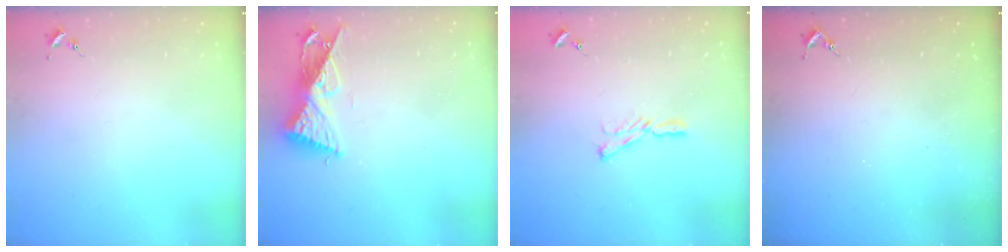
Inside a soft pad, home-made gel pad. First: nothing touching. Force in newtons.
{"total": 9.9, "press": 9.9, "slide": 0.6}
{"total": 5.0, "press": 5.0, "slide": 0.5}
{"total": 2.5, "press": 2.5, "slide": 0.3}